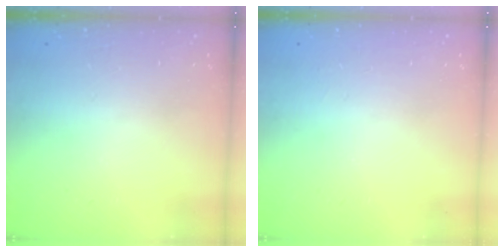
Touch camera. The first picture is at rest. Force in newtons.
{"total": 5.0, "press": 5.0, "slide": 0.5}